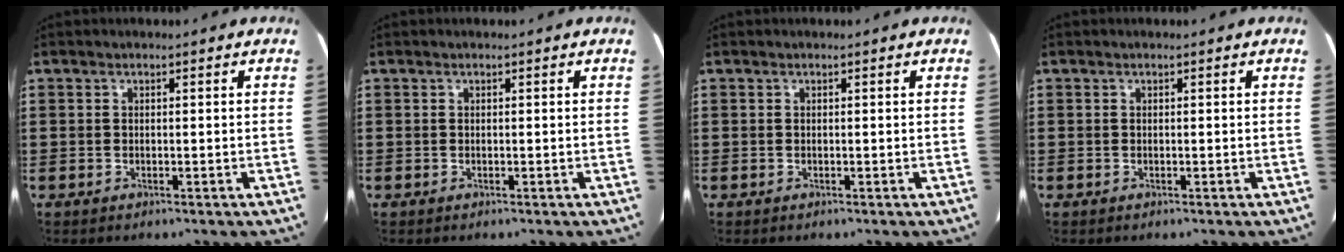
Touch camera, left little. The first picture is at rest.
{"total": 0.0}
{"total": 0.0}
{"total": 0.0}